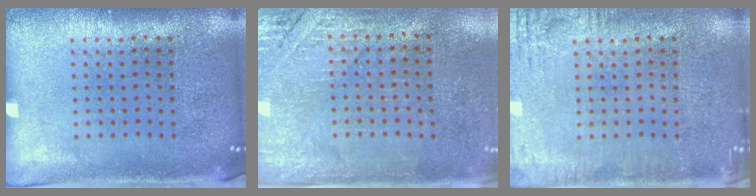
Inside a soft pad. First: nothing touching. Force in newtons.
{"total": 2.8, "press": 2.5, "slide": 1.3}
{"total": 3.0, "press": 3.0, "slide": 0.2}